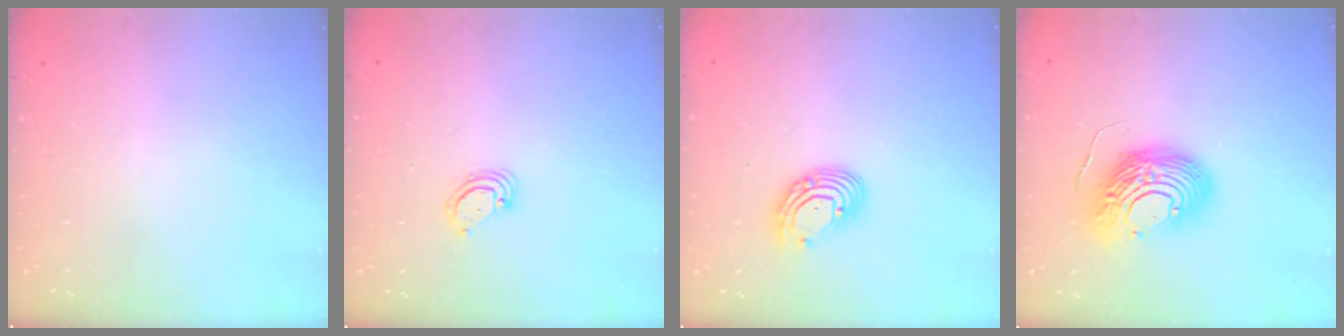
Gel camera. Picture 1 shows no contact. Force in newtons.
{"total": 2.9, "press": 2.9, "slide": 0.3}
{"total": 8.3, "press": 8.2, "slide": 0.7}
{"total": 17.7, "press": 17.6, "slide": 1.6}